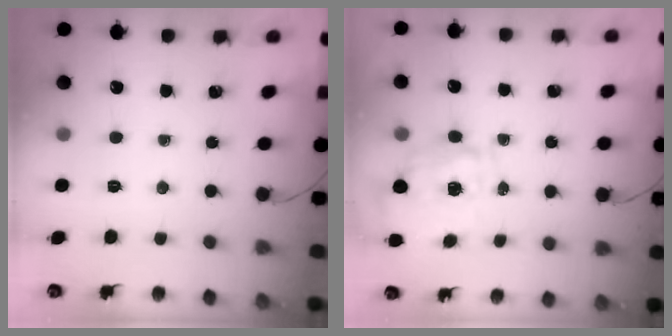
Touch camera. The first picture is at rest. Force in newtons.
{"total": 1.6, "press": 1.5, "slide": 0.5}